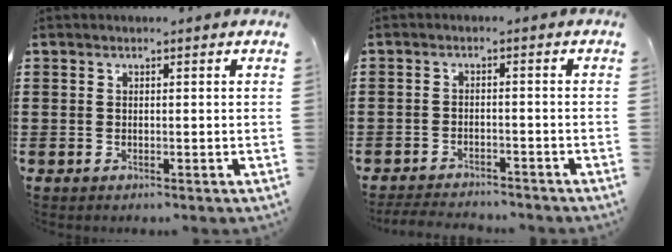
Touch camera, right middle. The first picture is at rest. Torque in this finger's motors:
{"motor_torque": [0.24, -0.23, 0.02, 0.01]}